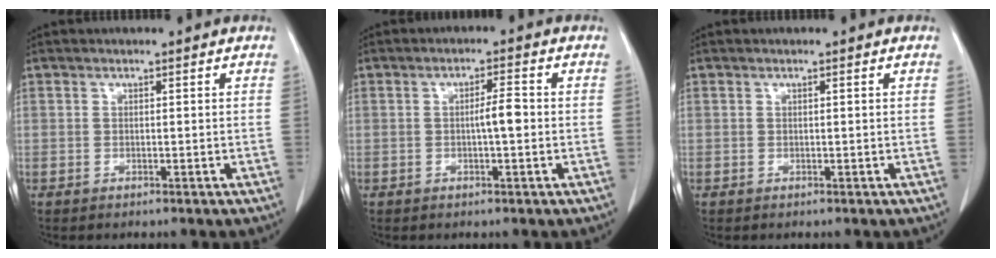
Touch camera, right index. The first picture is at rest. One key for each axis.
{"total": 3.1, "fx": -0.2, "fy": 0.3, "fz": 3.0, "tx": -0.048, "ty": 0.005, "tz": -0.003}
{"total": 0.0}